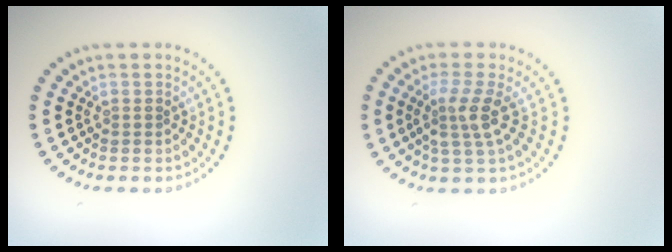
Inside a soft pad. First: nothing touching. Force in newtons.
{"total": 2.8, "press": 2.2, "slide": 1.8}